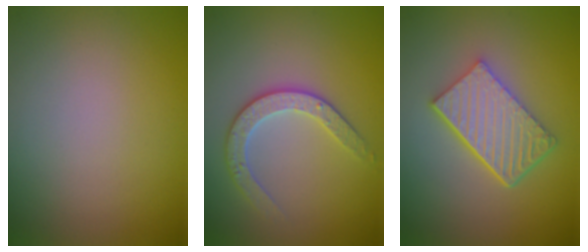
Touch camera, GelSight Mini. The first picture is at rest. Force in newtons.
{"total": 2.9, "press": 2.9, "slide": 0.7}
{"total": 6.2, "press": 4.3, "slide": 4.4}